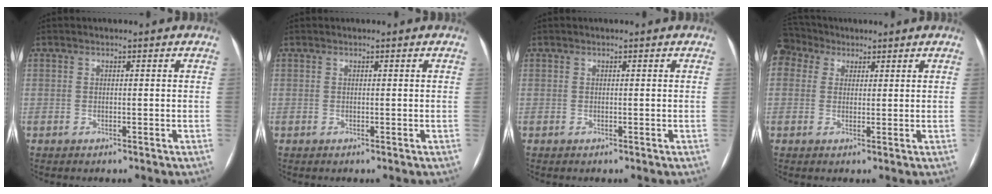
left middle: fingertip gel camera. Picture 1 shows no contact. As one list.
[{"total": 0.0}, {"total": 0.0}, {"total": 4.4, "force": [3.1, 3.0, 0.8], "torque": [-0.027, 0.030, 0.065]}]